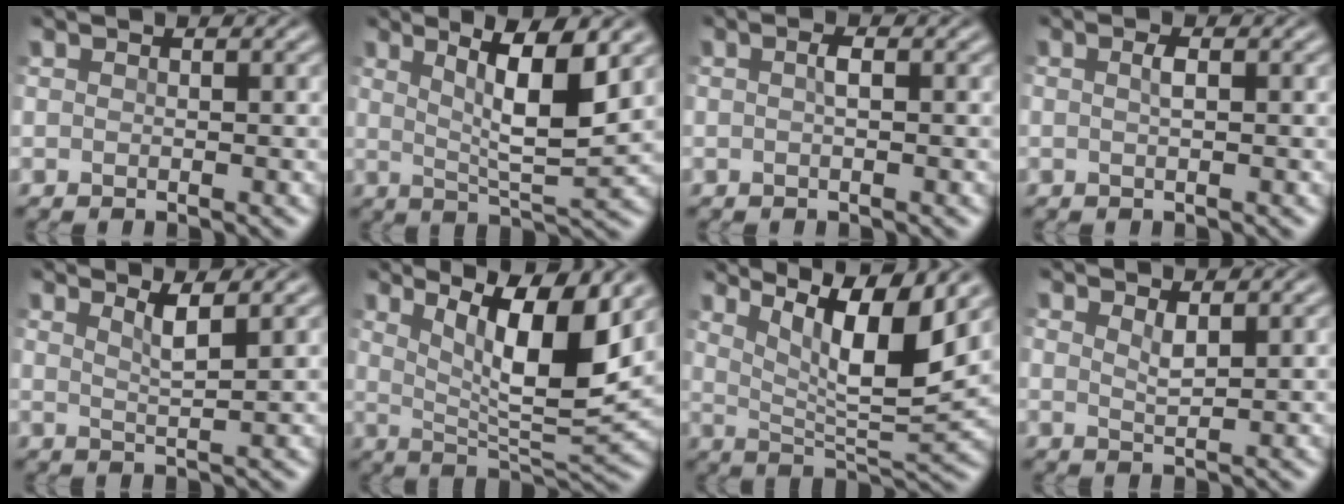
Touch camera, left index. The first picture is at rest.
{"total": 6.6, "force": [2.3, 1.3, 6.0], "torque": [-0.097, -0.009, 0.045]}
{"total": 0.9, "force": [-0.2, 0.2, 0.9], "torque": [-0.020, 0.002, -0.004]}
{"total": 0.9, "force": [-0.1, 0.2, 0.8], "torque": [-0.018, 0.001, -0.002]}
{"total": 2.1, "force": [1.1, 0.5, 1.7], "torque": [-0.019, -0.003, 0.017]}
{"total": 9.7, "force": [4.1, 2.4, 8.5], "torque": [-0.136, -0.009, 0.074]}
{"total": 9.3, "force": [5.0, 2.0, 7.6], "torque": [-0.122, -0.003, 0.090]}
{"total": 1.0, "force": [0.6, 0.3, 0.8], "torque": [-0.020, -0.005, 0.013]}